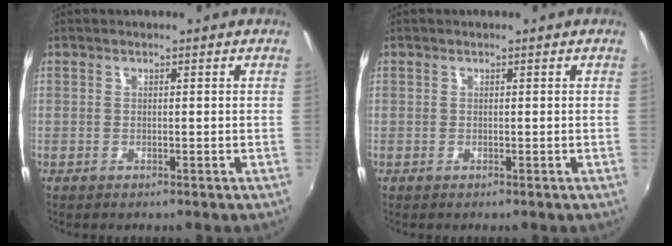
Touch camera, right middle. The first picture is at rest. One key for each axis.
{"total": 0.0}